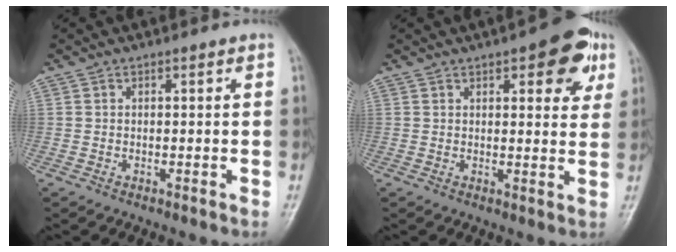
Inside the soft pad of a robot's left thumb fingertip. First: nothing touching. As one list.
[{"total": 9.5, "force": [4.5, 3.9, 7.4], "torque": [-0.058, -0.011, 0.048]}]